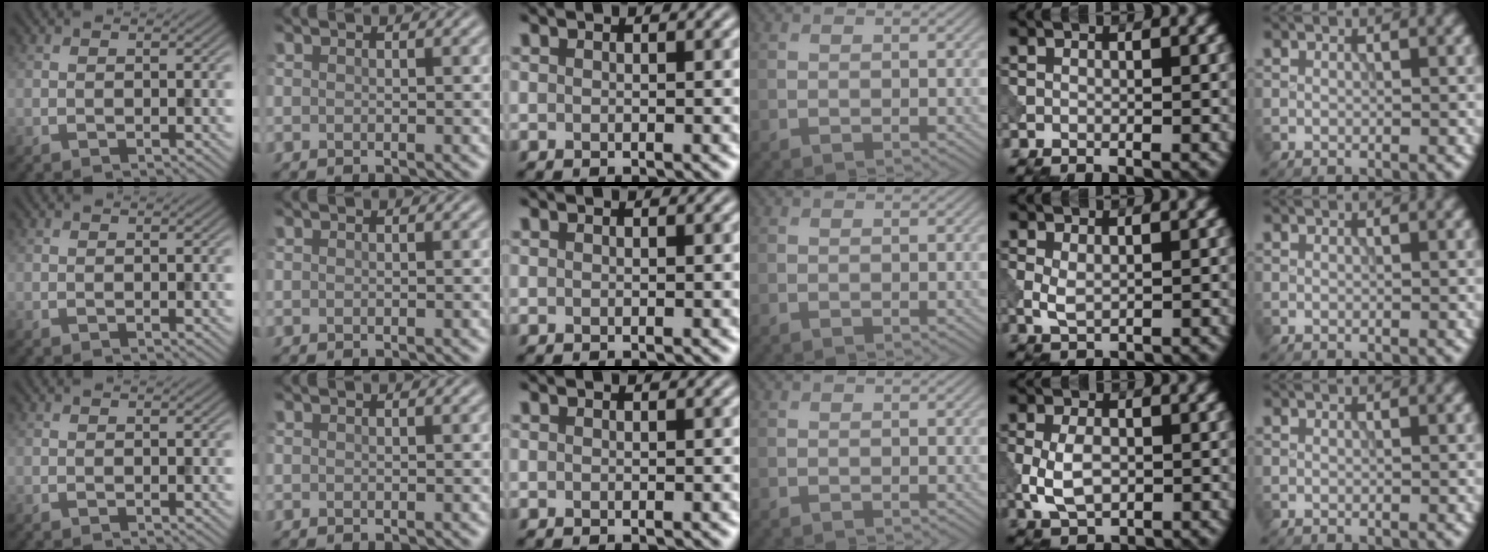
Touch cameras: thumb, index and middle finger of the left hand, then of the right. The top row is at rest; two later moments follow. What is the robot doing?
{"motion": "press", "object": "tv remote"}